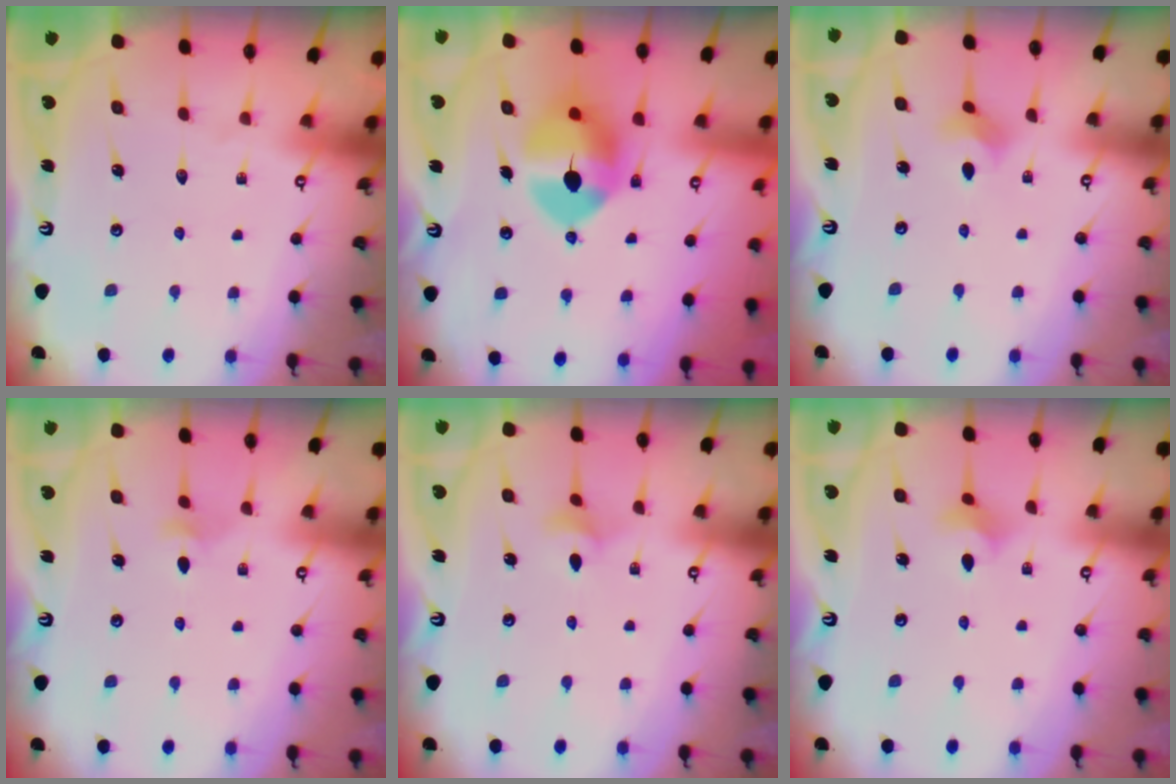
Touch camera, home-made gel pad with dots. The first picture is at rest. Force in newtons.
{"total": 13.3, "press": 13.2, "slide": 1.5}
{"total": 2.6, "press": 2.6, "slide": 0.5}
{"total": 3.1, "press": 3.0, "slide": 0.8}
{"total": 3.0, "press": 2.9, "slide": 0.5}
{"total": 4.2, "press": 4.1, "slide": 0.8}